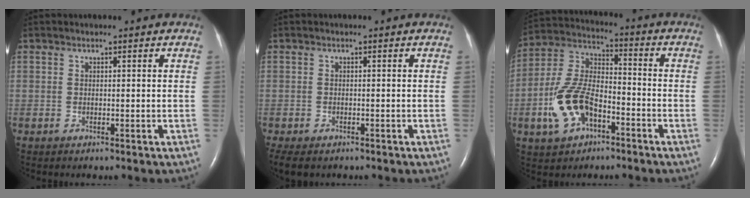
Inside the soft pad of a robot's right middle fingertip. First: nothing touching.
{"total": 5.9, "force": [-4.3, 2.9, 2.9], "torque": [-0.055, -0.011, -0.063]}
{"total": 11.7, "force": [-4.8, 6.1, 8.8], "torque": [-0.205, 0.014, -0.088]}